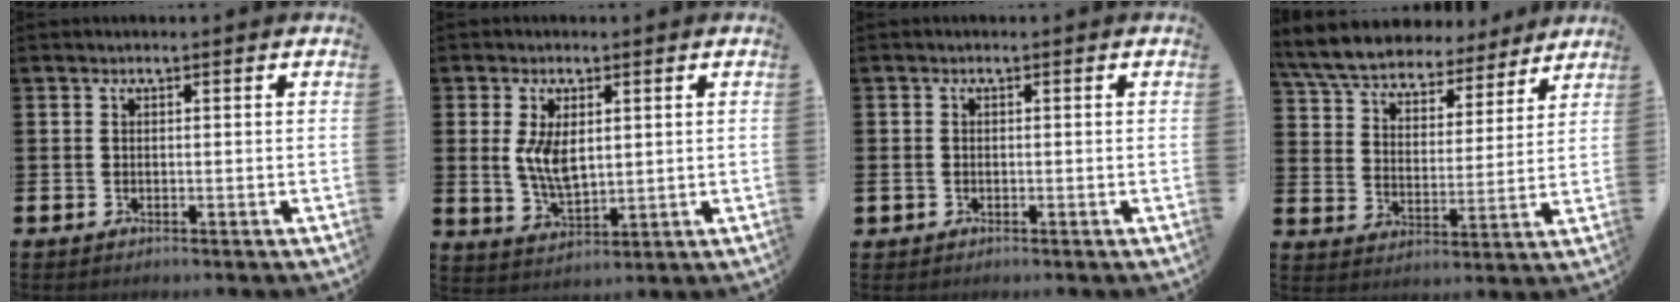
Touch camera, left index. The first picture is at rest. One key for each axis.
{"total": 5.4, "fx": 1.5, "fy": 2.7, "fz": 4.5, "tx": -0.074, "ty": -0.002, "tz": 0.023}
{"total": 1.0, "fx": -0.3, "fy": 0.8, "fz": 0.4, "tx": -0.002, "ty": 0.002, "tz": -0.011}
{"total": 7.3, "fx": 6.8, "fy": 2.1, "fz": 1.4, "tx": -0.065, "ty": -0.045, "tz": 0.121}